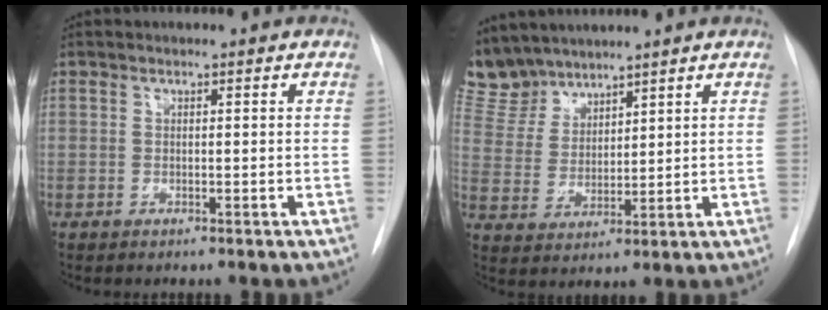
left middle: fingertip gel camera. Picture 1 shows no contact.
{"total": 8.4, "force": [7.9, 2.7, 0.8], "torque": [-0.026, 0.007, 0.175]}